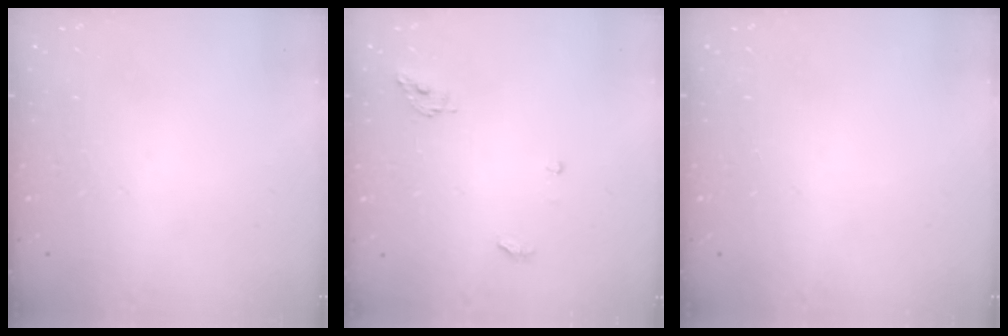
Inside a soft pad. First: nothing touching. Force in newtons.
{"total": 4.4, "press": 4.3, "slide": 0.5}
{"total": 0.0}